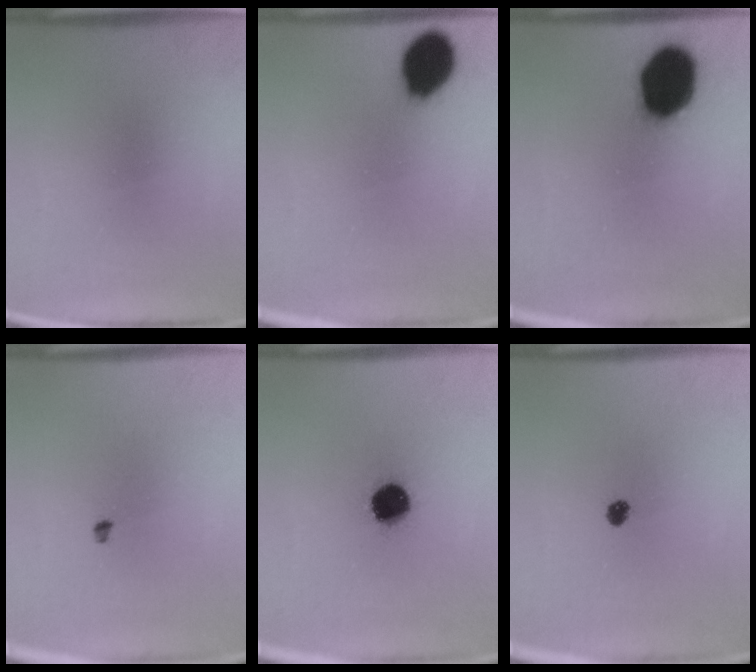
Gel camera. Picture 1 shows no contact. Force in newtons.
{"total": 11.8}
{"total": 17.9}
{"total": 1.1}
{"total": 10.6}
{"total": 1.9}